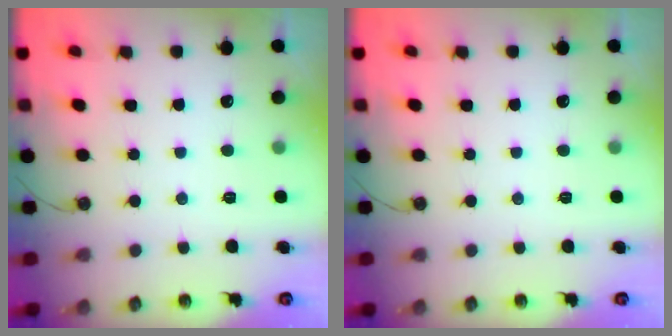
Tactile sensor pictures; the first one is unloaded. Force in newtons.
{"total": 0.0}